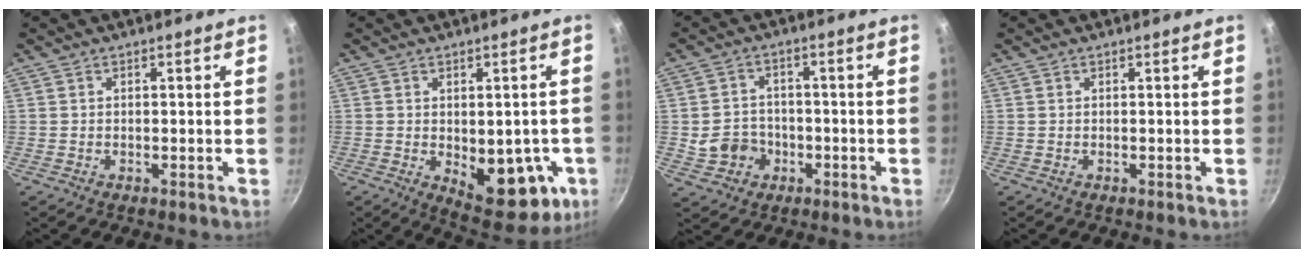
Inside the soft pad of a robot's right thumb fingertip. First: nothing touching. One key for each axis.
{"total": 13.4, "fx": -3.9, "fy": 7.0, "fz": 10.8, "tx": -0.108, "ty": 0.002, "tz": -0.033}
{"total": 6.7, "fx": -1.8, "fy": 6.0, "fz": 2.3, "tx": -0.016, "ty": 0.019, "tz": -0.027}
{"total": 0.0}